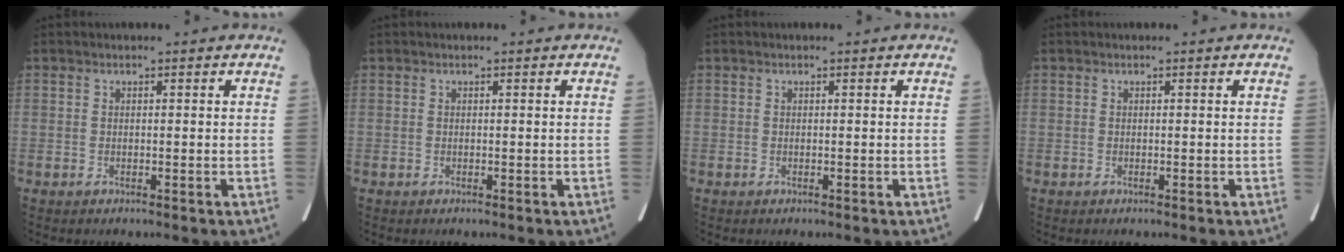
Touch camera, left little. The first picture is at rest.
{"total": 0.0}
{"total": 0.0}
{"total": 0.0}